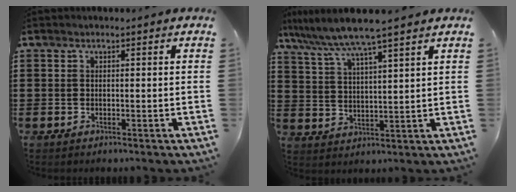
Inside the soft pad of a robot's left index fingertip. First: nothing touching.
{"total": 6.7, "force": [5.6, -0.4, 3.6], "torque": [-0.090, -0.027, 0.096]}